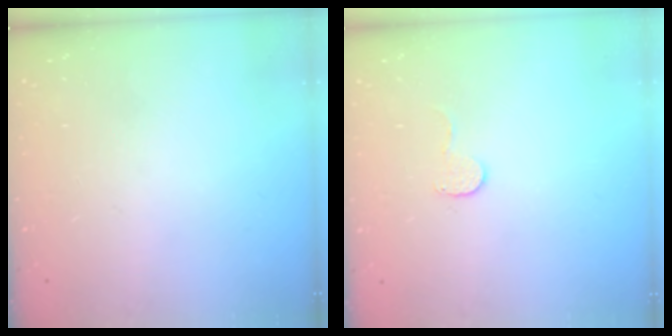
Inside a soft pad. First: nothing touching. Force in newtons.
{"total": 4.6, "press": 4.6, "slide": 0.4}